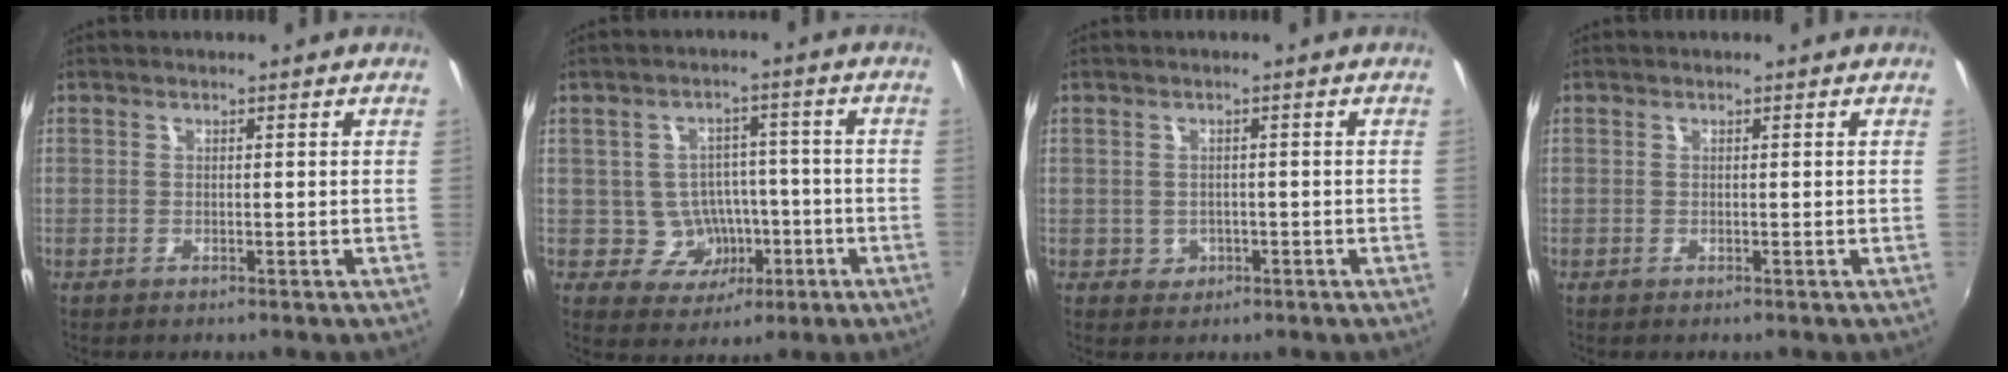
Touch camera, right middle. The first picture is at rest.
{"total": 7.3, "force": [-2.0, 6.7, 2.3], "torque": [-0.055, 0.020, -0.008]}
{"total": 2.3, "force": [-0.5, 2.1, 0.5], "torque": [-0.011, 0.002, -0.002]}
{"total": 0.0}